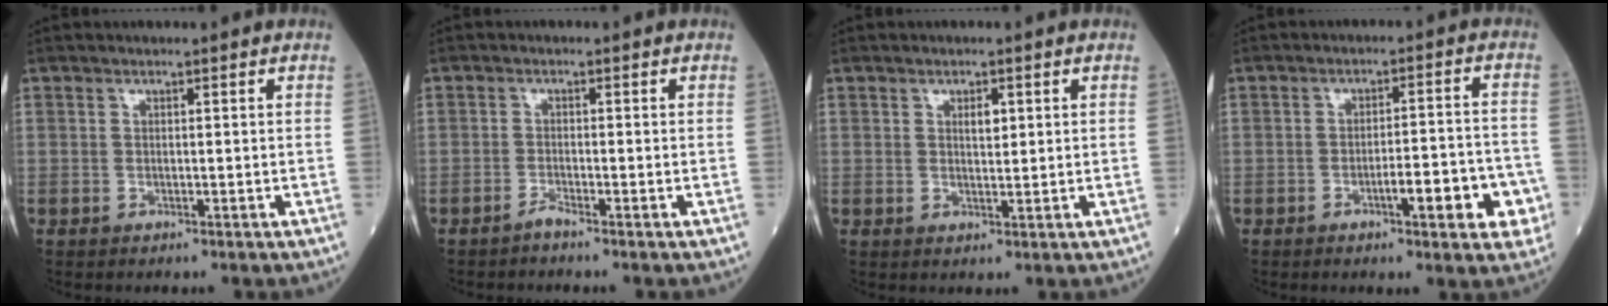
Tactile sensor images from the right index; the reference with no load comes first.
{"total": 1.3, "force": [-1.1, -0.3, 0.4], "torque": [-0.010, -0.001, -0.023]}
{"total": 1.9, "force": [0.7, 0.7, 1.6], "torque": [-0.024, -0.002, 0.013]}
{"total": 8.1, "force": [-3.3, 1.6, 7.2], "torque": [-0.087, 0.012, -0.040]}